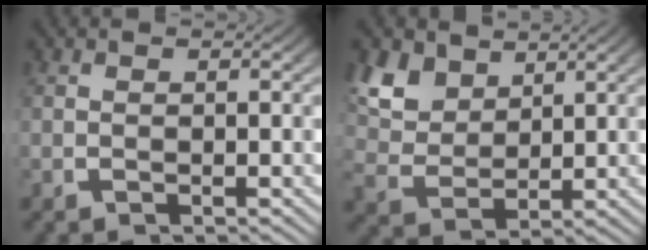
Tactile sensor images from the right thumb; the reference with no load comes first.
{"total": 6.0, "force": [2.5, 4.2, 3.6], "torque": [-0.099, -0.018, 0.060]}